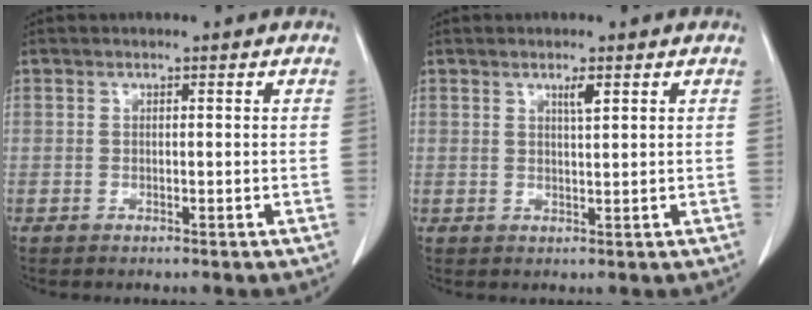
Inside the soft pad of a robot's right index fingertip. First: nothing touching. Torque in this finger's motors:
{"motor_torque": [0.08, -0.02, 0.04, 0.01]}